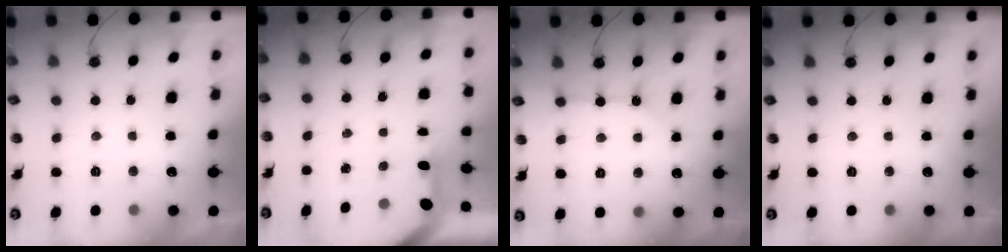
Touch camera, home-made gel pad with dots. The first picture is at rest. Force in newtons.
{"total": 2.9, "press": 2.9, "slide": 0.2}
{"total": 3.1, "press": 3.1, "slide": 0.3}
{"total": 0.0}